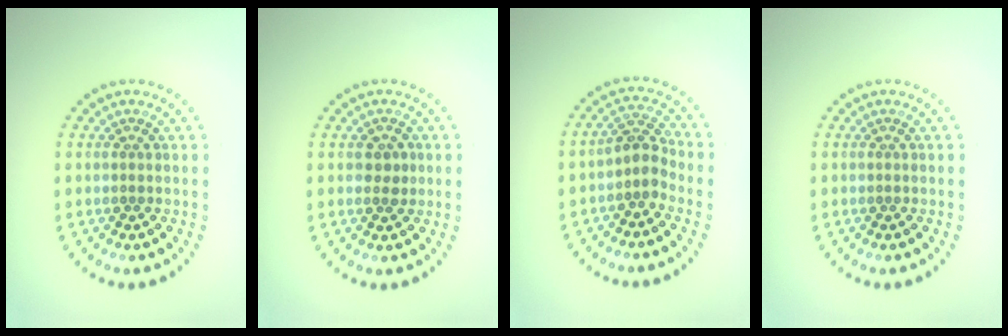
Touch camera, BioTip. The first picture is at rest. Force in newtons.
{"total": 1.6, "press": 1.6, "slide": 0.3}
{"total": 2.5, "press": 2.0, "slide": 1.6}
{"total": 0.0}